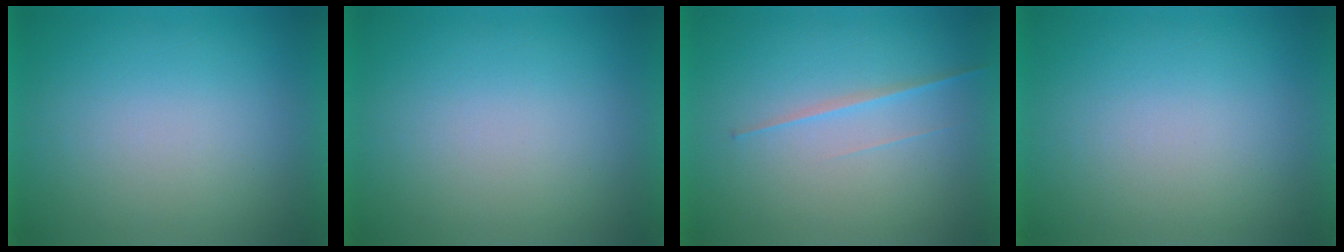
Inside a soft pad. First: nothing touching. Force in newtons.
{"total": 0.0}
{"total": 1.8}
{"total": 1.2}